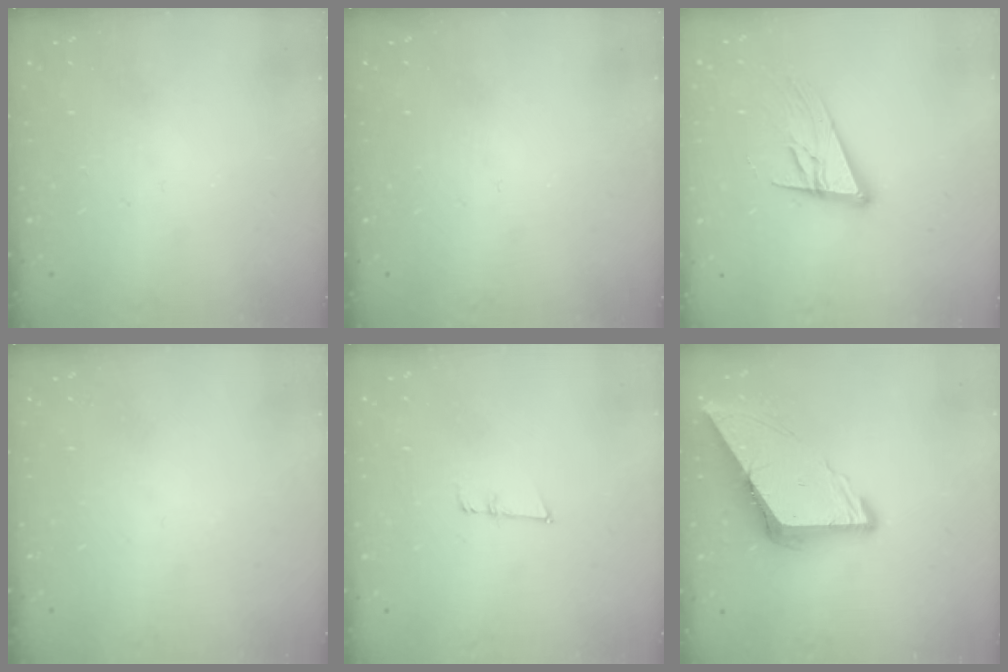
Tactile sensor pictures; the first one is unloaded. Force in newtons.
{"total": 0.0}
{"total": 14.7, "press": 14.1, "slide": 4.0}
{"total": 0.0}
{"total": 6.0, "press": 5.6, "slide": 2.1}
{"total": 9.9, "press": 9.9, "slide": 1.1}